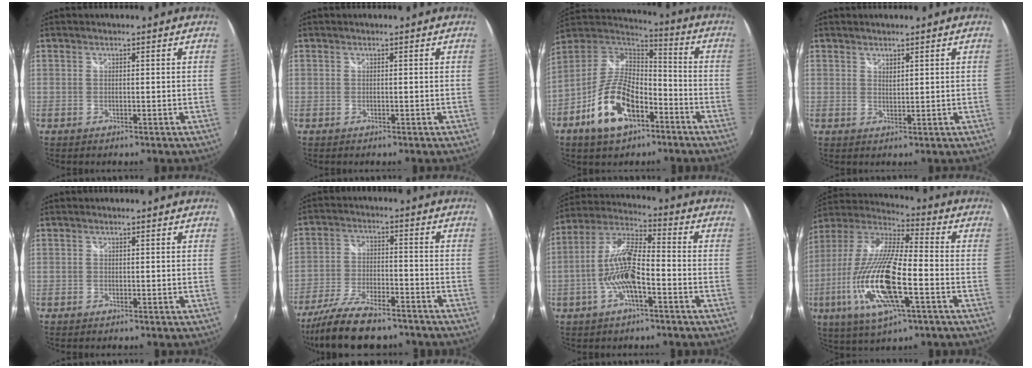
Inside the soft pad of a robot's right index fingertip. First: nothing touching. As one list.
[{"total": 0.0}, {"total": 16.2, "force": [-7.7, 8.2, 11.6], "torque": [-0.237, -0.001, -0.133]}, {"total": 1.3, "force": [1.2, 0.4, 0.5], "torque": [-0.005, 0.000, 0.020]}, {"total": 0.0}, {"total": 15.4, "force": [-12.5, 4.6, 7.6], "torque": [-0.167, -0.027, -0.213]}, {"total": 11.3, "force": [-3.7, 3.2, 10.2], "torque": [-0.216, 0.005, -0.070]}, {"total": 21.9, "force": [-6.8, 5.9, 19.9], "torque": [-0.400, -0.034, -0.133]}]